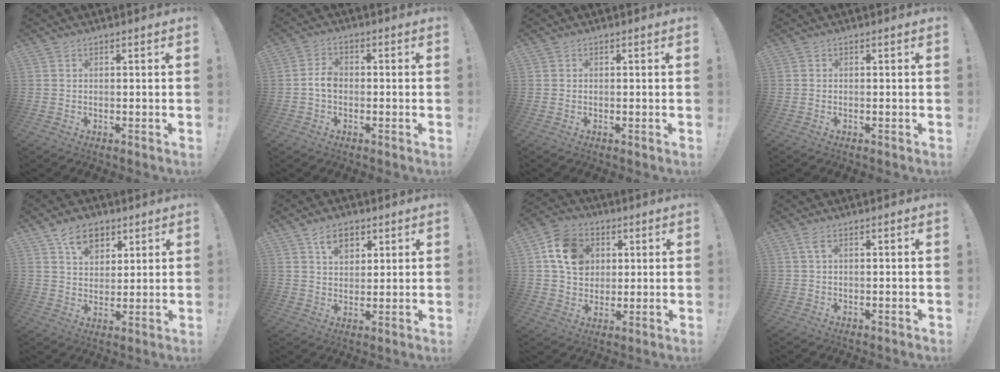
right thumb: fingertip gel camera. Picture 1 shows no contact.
{"total": 4.3, "force": [-0.9, 2.7, 3.2], "torque": [-0.064, 0.010, -0.017]}
{"total": 0.0}
{"total": 0.0}
{"total": 9.7, "force": [5.7, 6.5, 4.5], "torque": [-0.067, -0.021, 0.107]}
{"total": 7.4, "force": [4.2, 4.9, 3.7], "torque": [-0.053, -0.013, 0.076]}
{"total": 14.2, "force": [4.3, 11.7, 6.9], "torque": [-0.098, -0.002, 0.090]}
{"total": 2.4, "force": [0.9, 0.7, 2.1], "torque": [-0.041, 0.002, 0.014]}